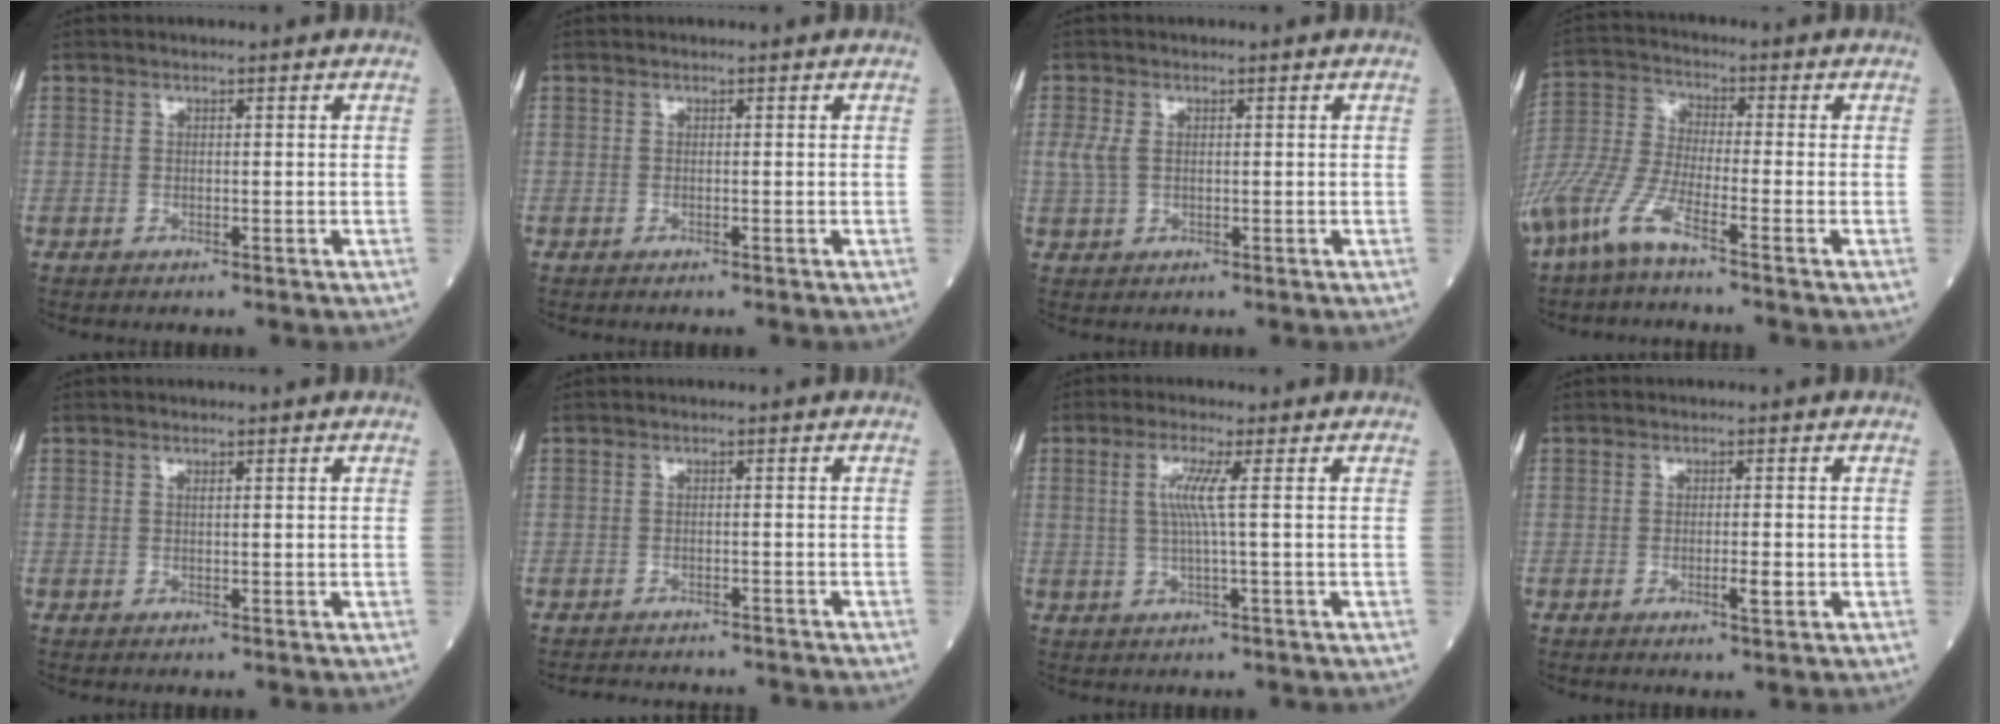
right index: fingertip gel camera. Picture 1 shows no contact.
{"total": 0.0}
{"total": 2.5, "force": [0.4, 1.6, 1.9], "torque": [-0.058, 0.007, 0.011]}
{"total": 10.3, "force": [-6.8, 1.2, 7.7], "torque": [-0.187, -0.021, -0.144]}
{"total": 0.0}
{"total": 8.5, "force": [-8.1, 1.7, 1.7], "torque": [-0.025, 0.001, -0.096]}
{"total": 4.1, "force": [0.6, -0.8, 4.0], "torque": [-0.085, 0.002, 0.013]}
{"total": 2.1, "force": [-0.7, 0.3, 1.9], "torque": [-0.035, -0.003, -0.009]}